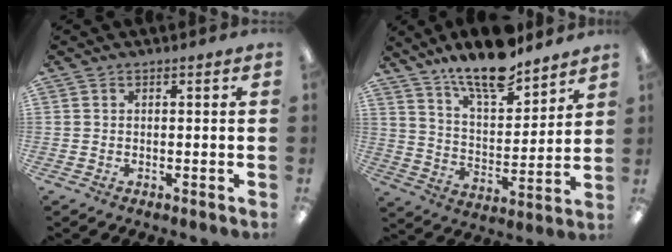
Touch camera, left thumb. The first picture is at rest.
{"total": 14.6, "force": [12.5, 3.8, 6.5], "torque": [-0.115, -0.083, 0.218]}